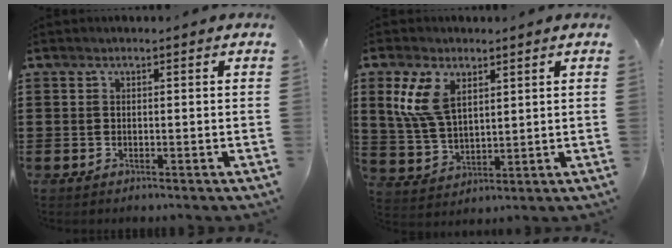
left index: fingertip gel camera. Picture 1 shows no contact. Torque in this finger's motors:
{"motor_torque": [0.45, 0.49, 0.33, 0.16]}